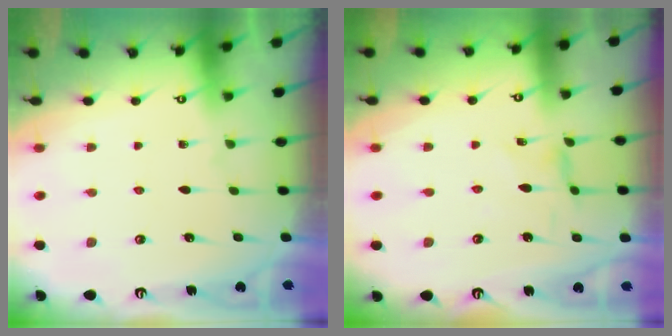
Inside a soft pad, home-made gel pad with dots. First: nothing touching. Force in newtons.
{"total": 0.9, "press": 0.9, "slide": 0.3}